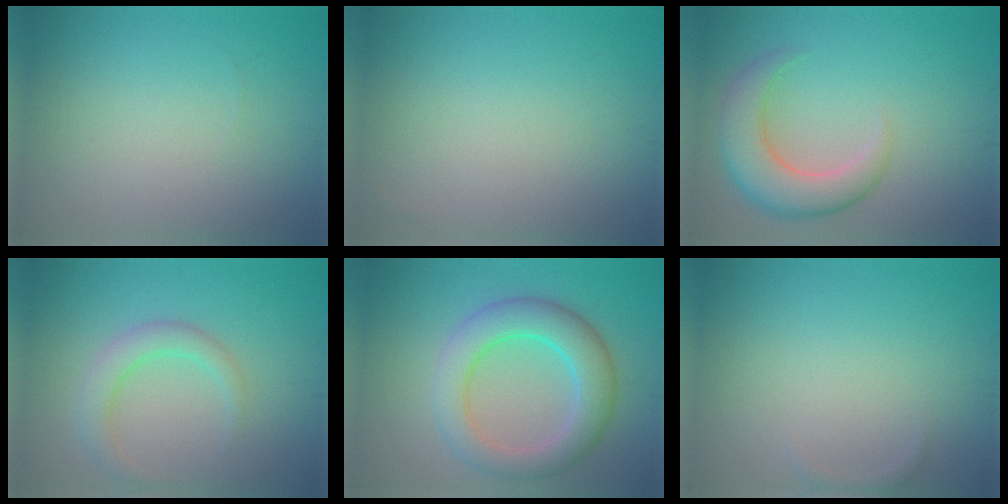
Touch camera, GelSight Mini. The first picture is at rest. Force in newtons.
{"total": 0.0}
{"total": 5.7, "press": 5.7, "slide": 0.3}
{"total": 2.8, "press": 2.8, "slide": 0.1}
{"total": 6.3, "press": 6.3, "slide": 0.1}
{"total": 0.6, "press": 0.6, "slide": 0.1}